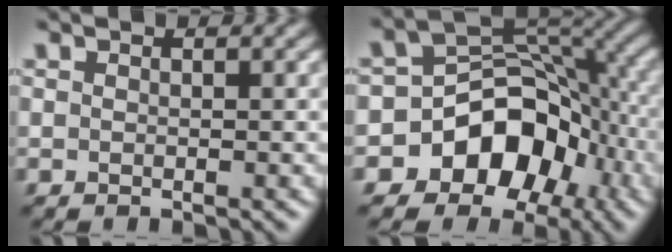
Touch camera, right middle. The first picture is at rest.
{"total": 9.5, "force": [-4.1, 7.1, 4.9], "torque": [-0.061, 0.020, -0.081]}